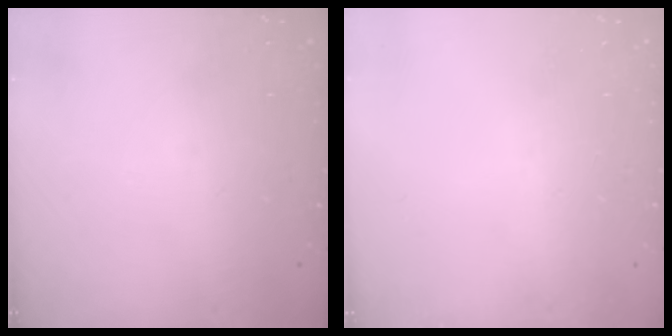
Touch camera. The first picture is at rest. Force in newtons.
{"total": 0.0}